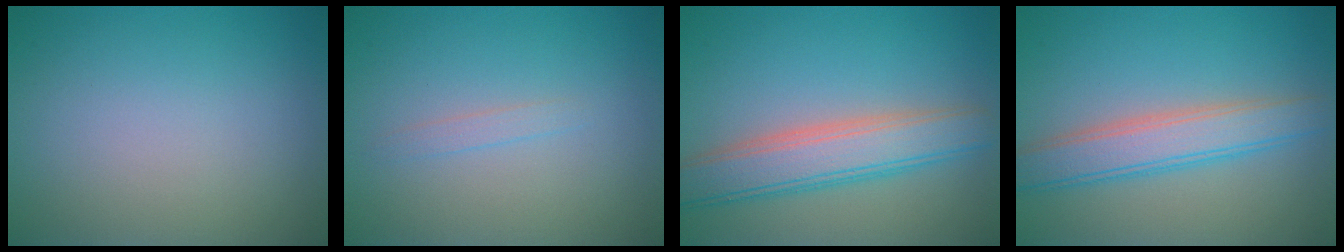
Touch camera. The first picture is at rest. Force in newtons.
{"total": 0.8, "press": 0.8, "slide": 0.0}
{"total": 5.6, "press": 5.6, "slide": 0.5}
{"total": 3.9, "press": 3.9, "slide": 0.2}